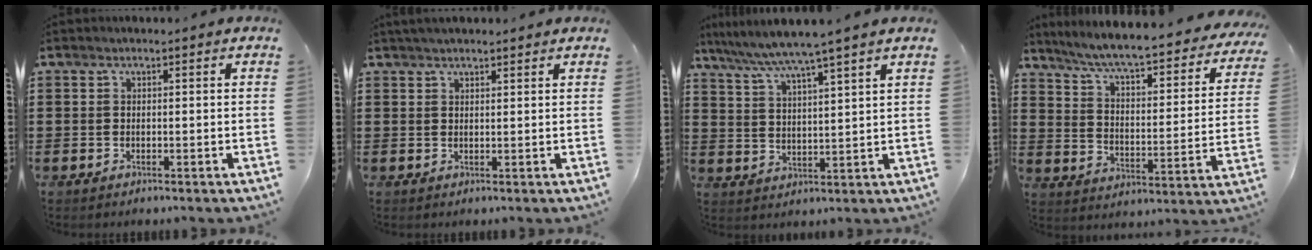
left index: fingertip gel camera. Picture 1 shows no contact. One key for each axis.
{"total": 1.6, "fx": 1.4, "fy": 0.3, "fz": 0.6, "tx": -0.013, "ty": 0.003, "tz": 0.027}
{"total": 5.4, "fx": 4.5, "fy": -1.2, "fz": 2.6, "tx": -0.068, "ty": -0.028, "tz": 0.073}
{"total": 6.3, "fx": 5.6, "fy": -0.3, "fz": 2.9, "tx": -0.081, "ty": -0.047, "tz": 0.088}